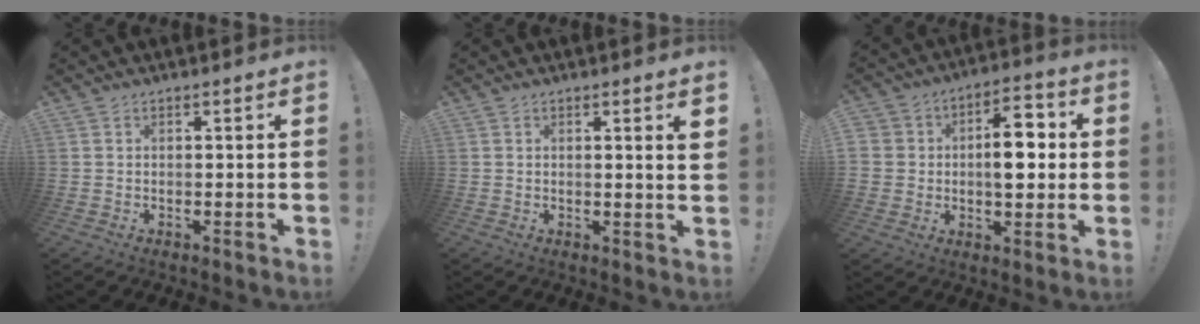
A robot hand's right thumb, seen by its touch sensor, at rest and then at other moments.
{"total": 2.8, "force": [1.1, -0.2, 2.5], "torque": [-0.033, -0.007, 0.013]}
{"total": 12.8, "force": [-0.4, 9.1, 9.0], "torque": [-0.138, 0.025, -0.006]}